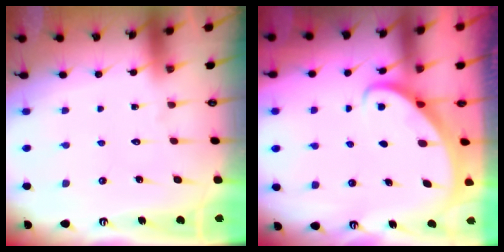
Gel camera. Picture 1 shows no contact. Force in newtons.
{"total": 2.7, "press": 2.7, "slide": 0.2}